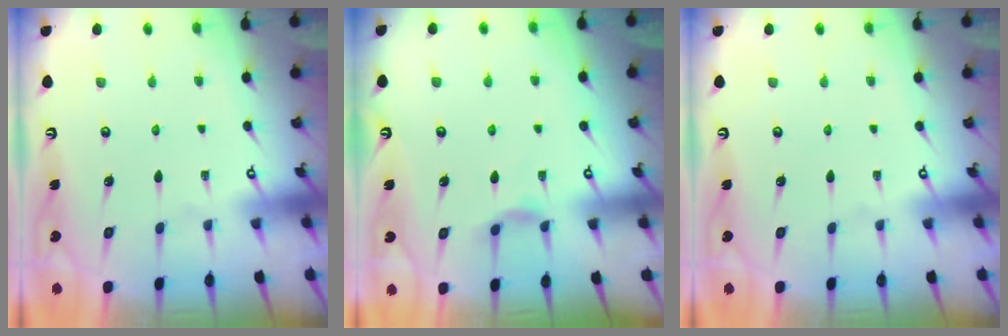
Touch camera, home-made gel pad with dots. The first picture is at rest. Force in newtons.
{"total": 5.6, "press": 5.5, "slide": 0.7}
{"total": 0.0}